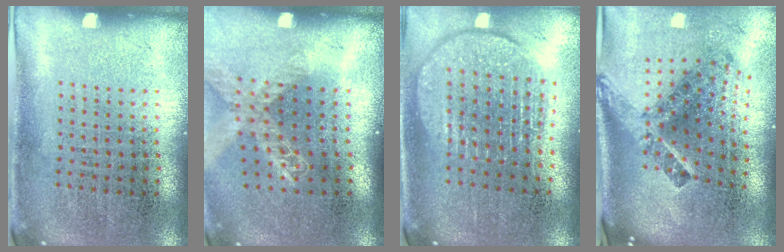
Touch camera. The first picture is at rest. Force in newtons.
{"total": 1.5, "press": 1.2, "slide": 0.8}
{"total": 1.8, "press": 1.5, "slide": 1.0}
{"total": 2.9, "press": 1.8, "slide": 2.3}